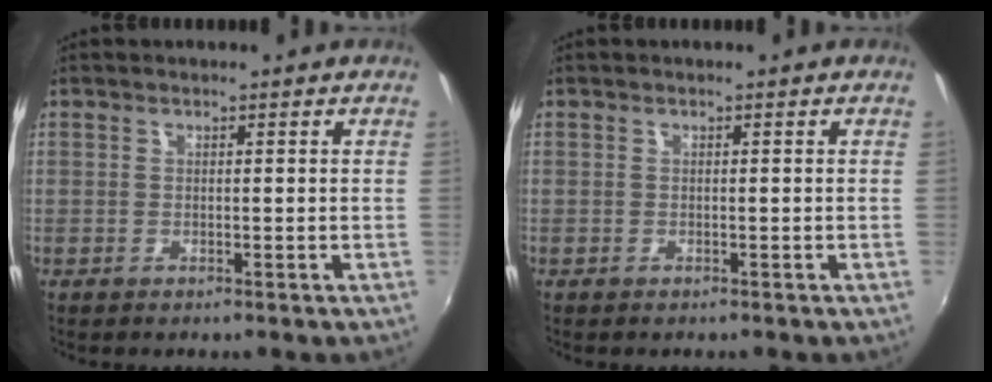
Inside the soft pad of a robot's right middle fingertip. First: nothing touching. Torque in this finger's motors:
{"motor_torque": [0.27, -0.40, 0.05, 0.04]}